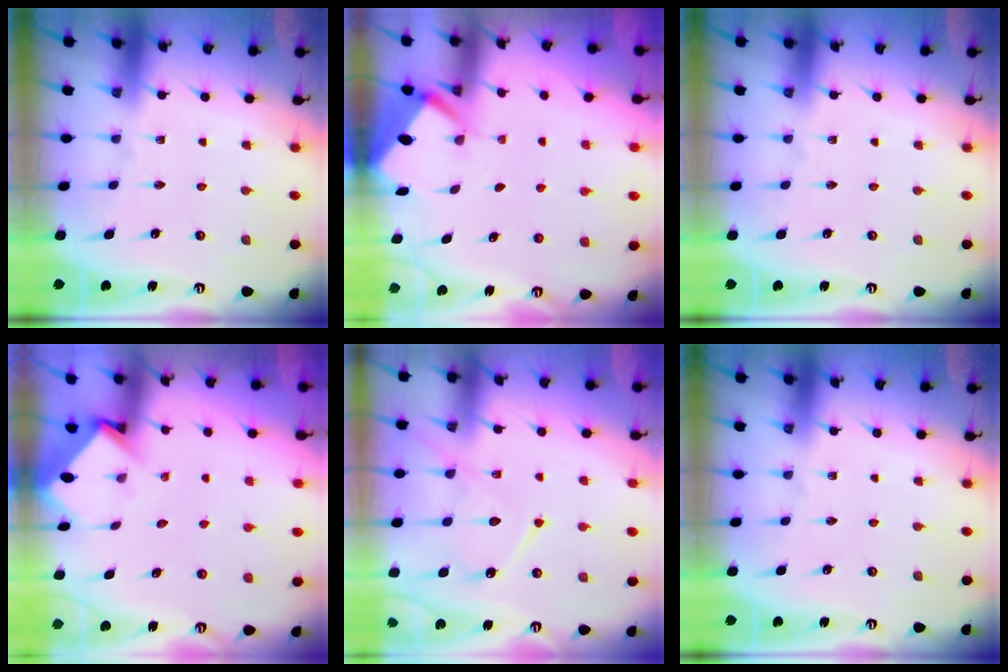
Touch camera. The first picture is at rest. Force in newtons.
{"total": 2.7, "press": 2.7, "slide": 0.3}
{"total": 0.0}
{"total": 3.5, "press": 3.4, "slide": 0.3}
{"total": 11.4, "press": 11.3, "slide": 1.2}
{"total": 0.0}